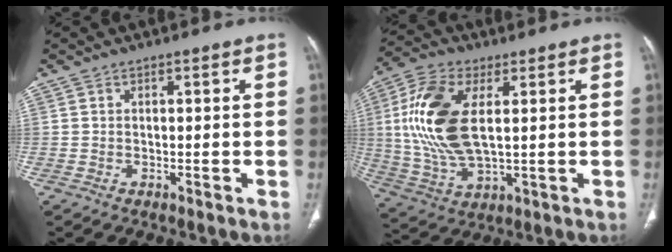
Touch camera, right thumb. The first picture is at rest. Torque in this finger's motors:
{"motor_torque": [-0.98, 2.40, 1.69, 0.49, 0.23]}